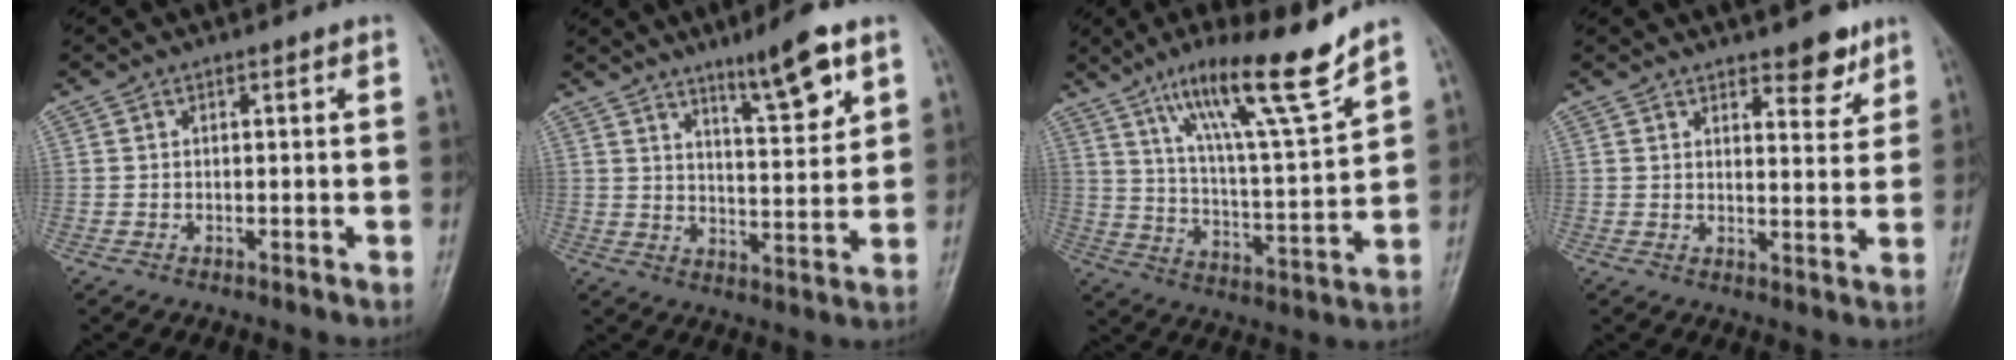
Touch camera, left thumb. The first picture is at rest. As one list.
[{"total": 9.6, "force": [6.0, 1.6, 7.3], "torque": [-0.109, -0.041, 0.099]}, {"total": 16.5, "force": [11.5, 1.1, 11.8], "torque": [-0.186, -0.063, 0.197]}, {"total": 5.9, "force": [4.2, 2.3, 3.3], "torque": [-0.021, -0.028, 0.057]}]